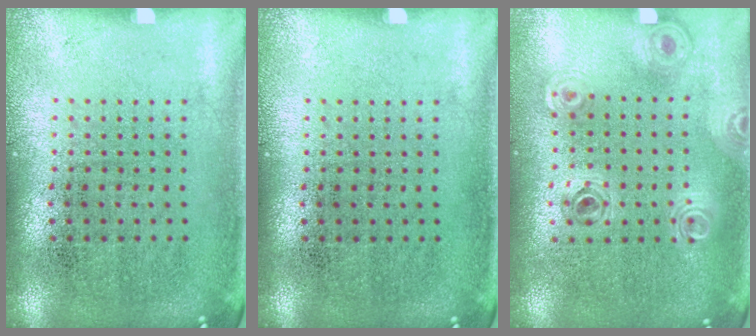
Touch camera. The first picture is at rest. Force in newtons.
{"total": 0.0}
{"total": 0.9, "press": 0.9, "slide": 0.2}